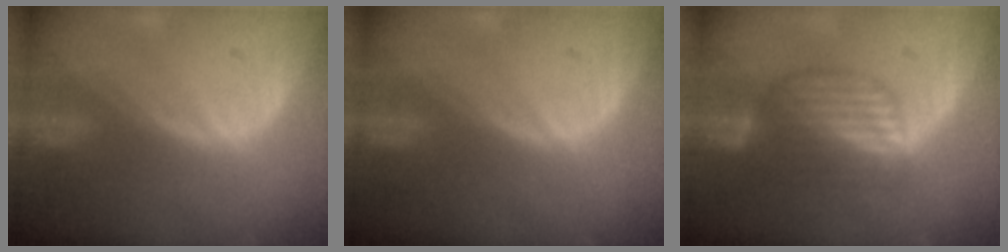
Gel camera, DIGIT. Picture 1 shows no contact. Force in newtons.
{"total": 0.0}
{"total": 6.4, "press": 6.3, "slide": 1.2}